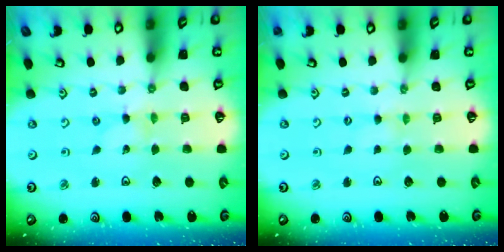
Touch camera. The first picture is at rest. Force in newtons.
{"total": 1.0, "press": 1.0, "slide": 0.2}